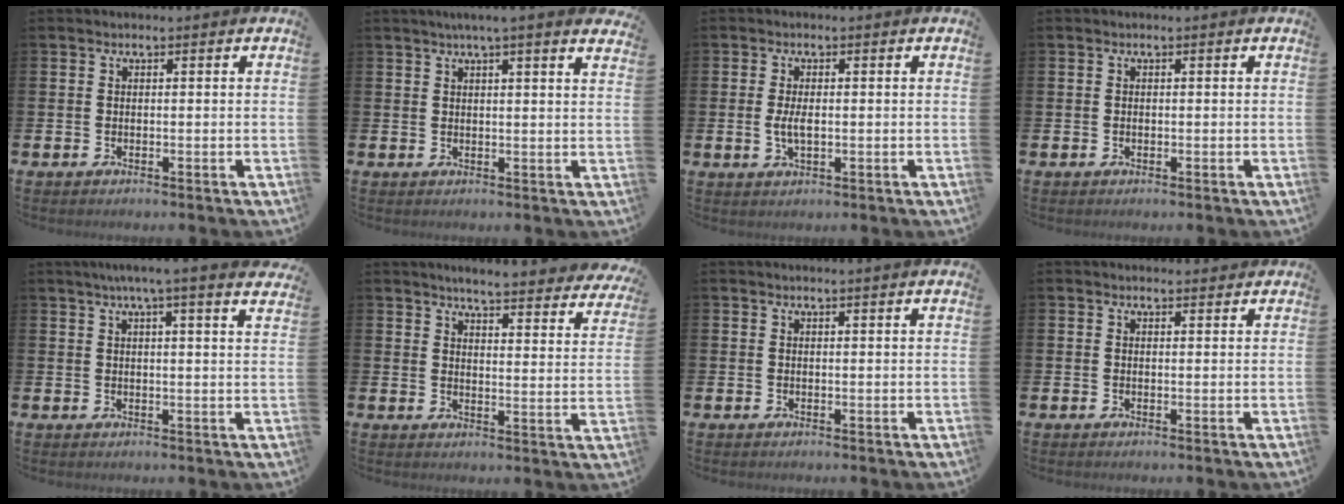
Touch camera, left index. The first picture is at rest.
{"total": 3.2, "force": [2.9, -0.6, 1.2], "torque": [-0.026, -0.011, 0.052]}
{"total": 2.7, "force": [0.0, 1.2, 2.4], "torque": [-0.046, 0.002, -0.003]}
{"total": 0.0}
{"total": 4.1, "force": [3.5, -0.6, 2.0], "torque": [-0.045, -0.010, 0.060]}
{"total": 4.9, "force": [4.8, -0.1, 1.0], "torque": [-0.037, -0.040, 0.081]}
{"total": 0.7, "force": [0.7, -0.3, 0.1], "torque": [0.002, -0.004, 0.012]}
{"total": 1.1, "force": [1.1, 0.2, 0.0], "torque": [0.005, -0.003, 0.019]}